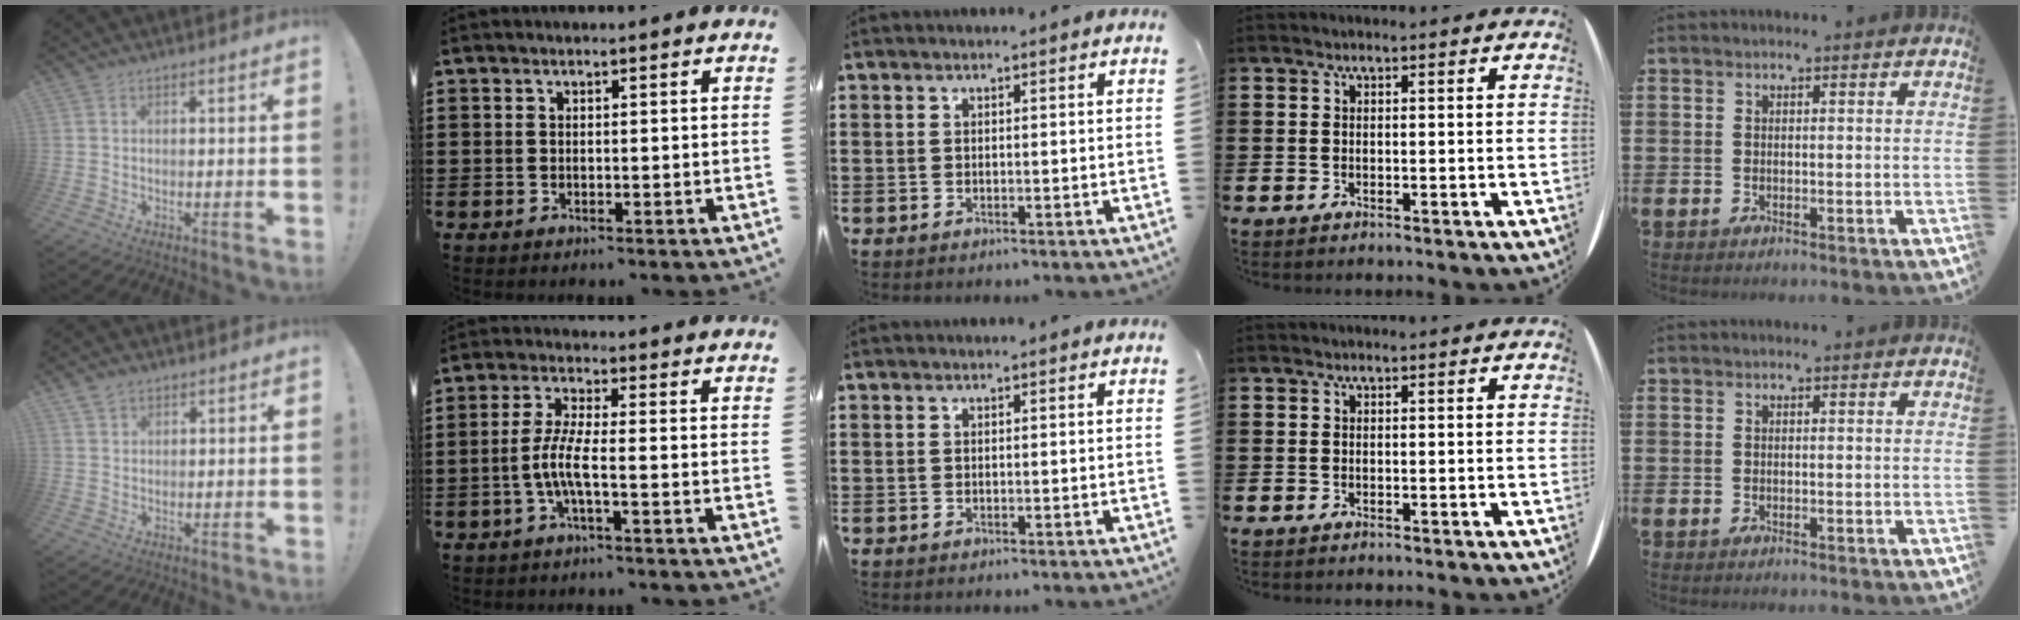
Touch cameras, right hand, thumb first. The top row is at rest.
{"thumb": {"total": 2.7, "force": [2.0, 1.6, 0.7], "torque": [-0.005, -0.010, 0.036]}, "index": {"total": 5.3, "force": [-1.9, 0.7, 4.8], "torque": [-0.120, -0.012, -0.048]}}